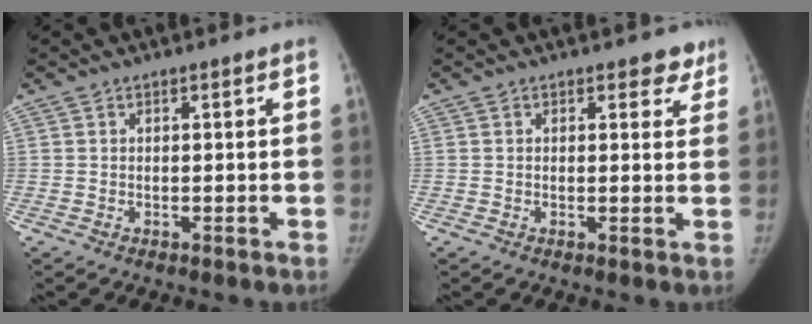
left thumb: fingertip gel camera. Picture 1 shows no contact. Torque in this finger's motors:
{"motor_torque": [0.45, -0.14, 0.35, -0.56, 0.07]}